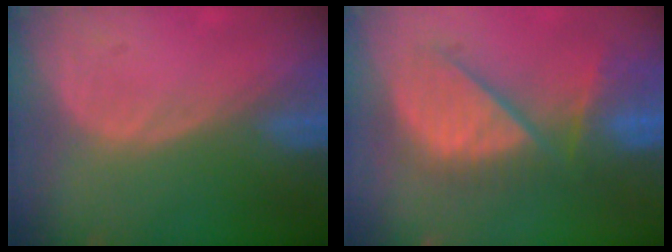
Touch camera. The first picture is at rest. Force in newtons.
{"total": 10.0, "press": 9.4, "slide": 3.2}